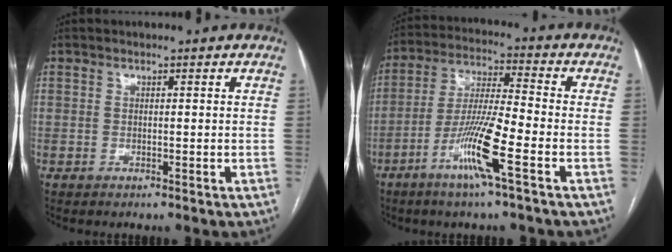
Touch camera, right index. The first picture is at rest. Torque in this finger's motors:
{"motor_torque": [1.03, -0.94, 0.35, 0.08]}